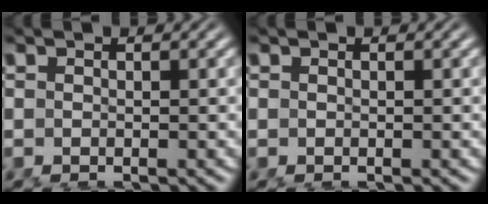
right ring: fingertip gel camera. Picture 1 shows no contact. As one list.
[{"total": 0.0}]